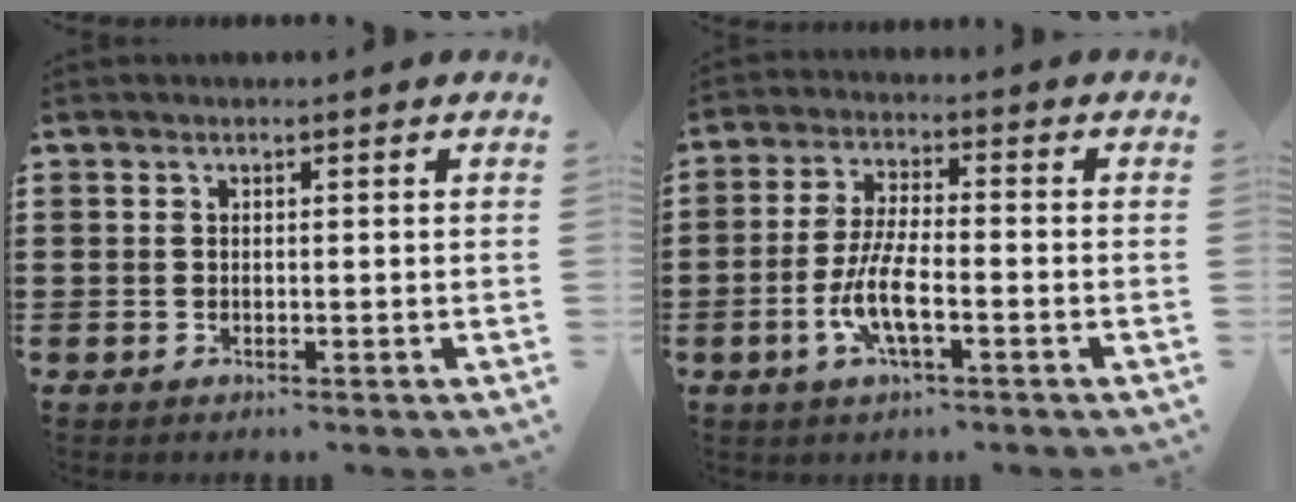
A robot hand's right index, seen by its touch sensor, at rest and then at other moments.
{"total": 7.1, "force": [-2.6, 1.9, 6.3], "torque": [-0.146, -0.014, -0.054]}